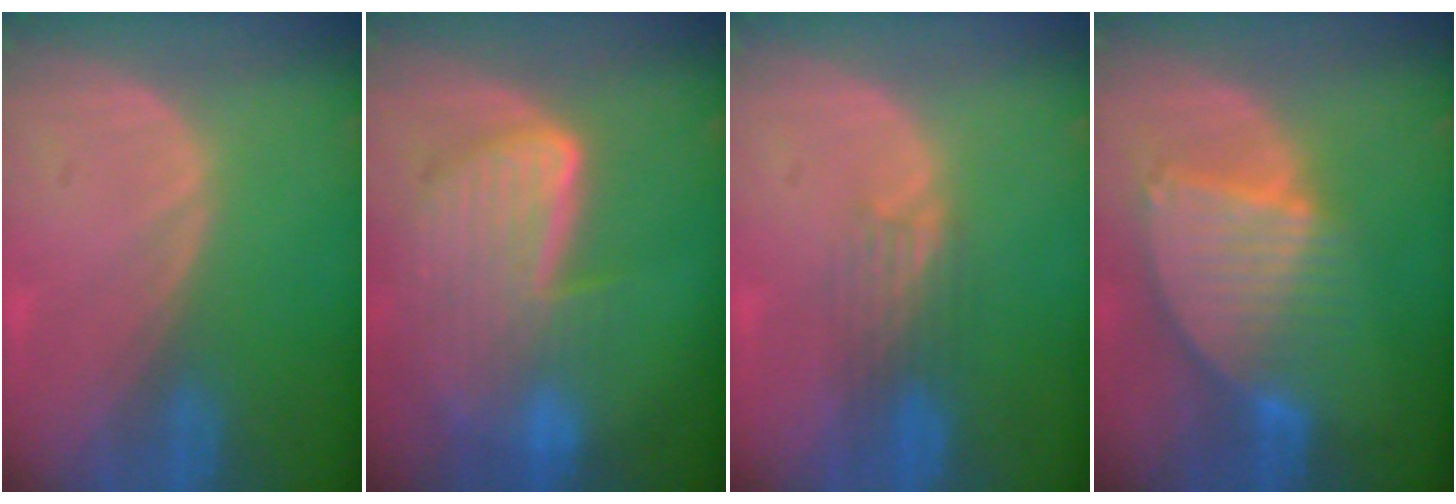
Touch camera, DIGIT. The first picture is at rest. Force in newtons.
{"total": 9.1, "press": 8.0, "slide": 4.5}
{"total": 3.5, "press": 3.1, "slide": 1.6}
{"total": 8.7, "press": 7.5, "slide": 4.4}